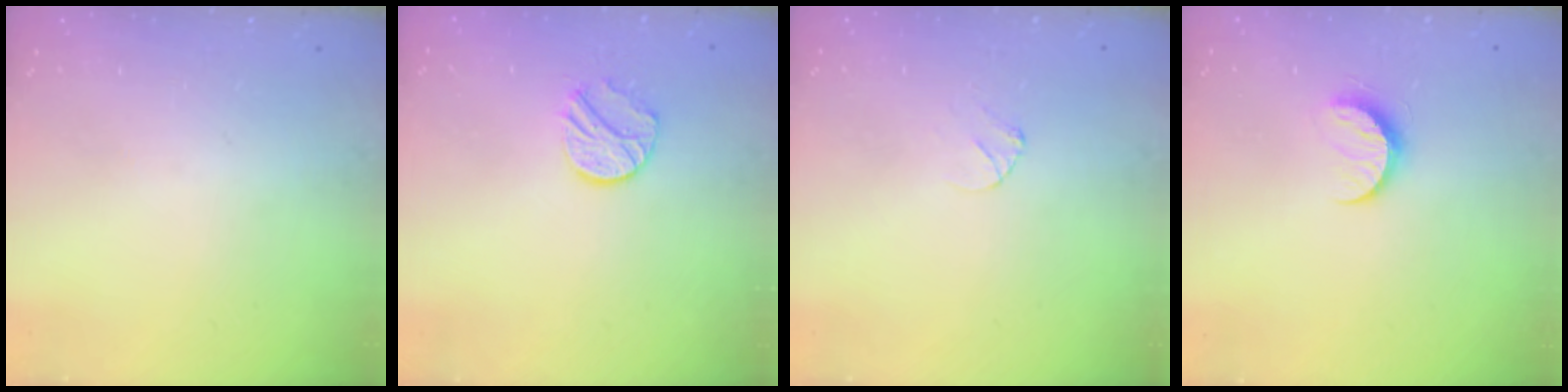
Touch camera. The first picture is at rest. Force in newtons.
{"total": 9.0, "press": 9.0, "slide": 0.2}
{"total": 3.6, "press": 3.6, "slide": 0.2}
{"total": 6.8, "press": 6.8, "slide": 0.5}